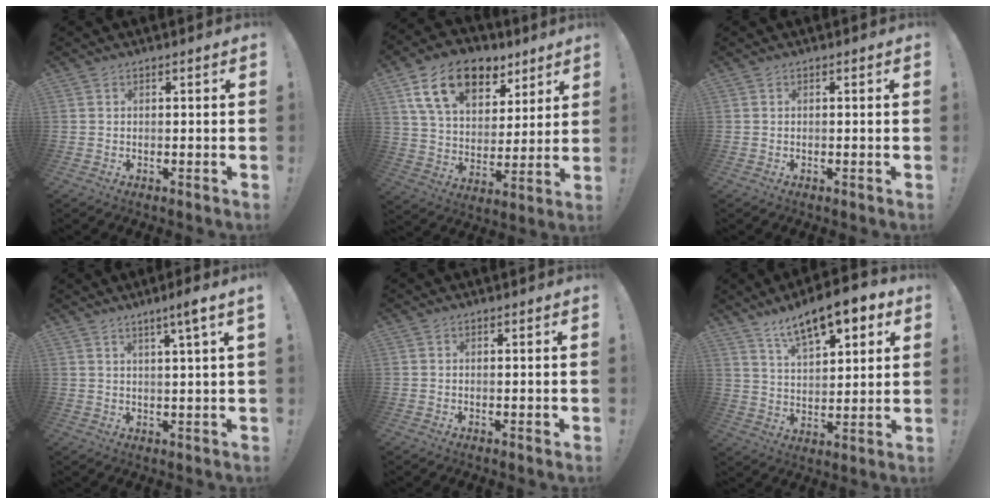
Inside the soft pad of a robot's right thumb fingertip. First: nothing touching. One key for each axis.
{"total": 18.6, "fx": 10.7, "fy": 11.3, "fz": 10.2, "tx": -0.176, "ty": -0.050, "tz": 0.198}
{"total": 0.0}
{"total": 5.5, "fx": 2.9, "fy": -0.9, "fz": 4.6, "tx": -0.060, "ty": -0.018, "tz": 0.038}
{"total": 0.6, "fx": -0.1, "fy": 0.1, "fz": 0.5, "tx": -0.006, "ty": -0.001, "tz": -0.002}
{"total": 13.3, "fx": 9.0, "fy": 5.3, "fz": 8.3, "tx": -0.132, "ty": -0.057, "tz": 0.157}